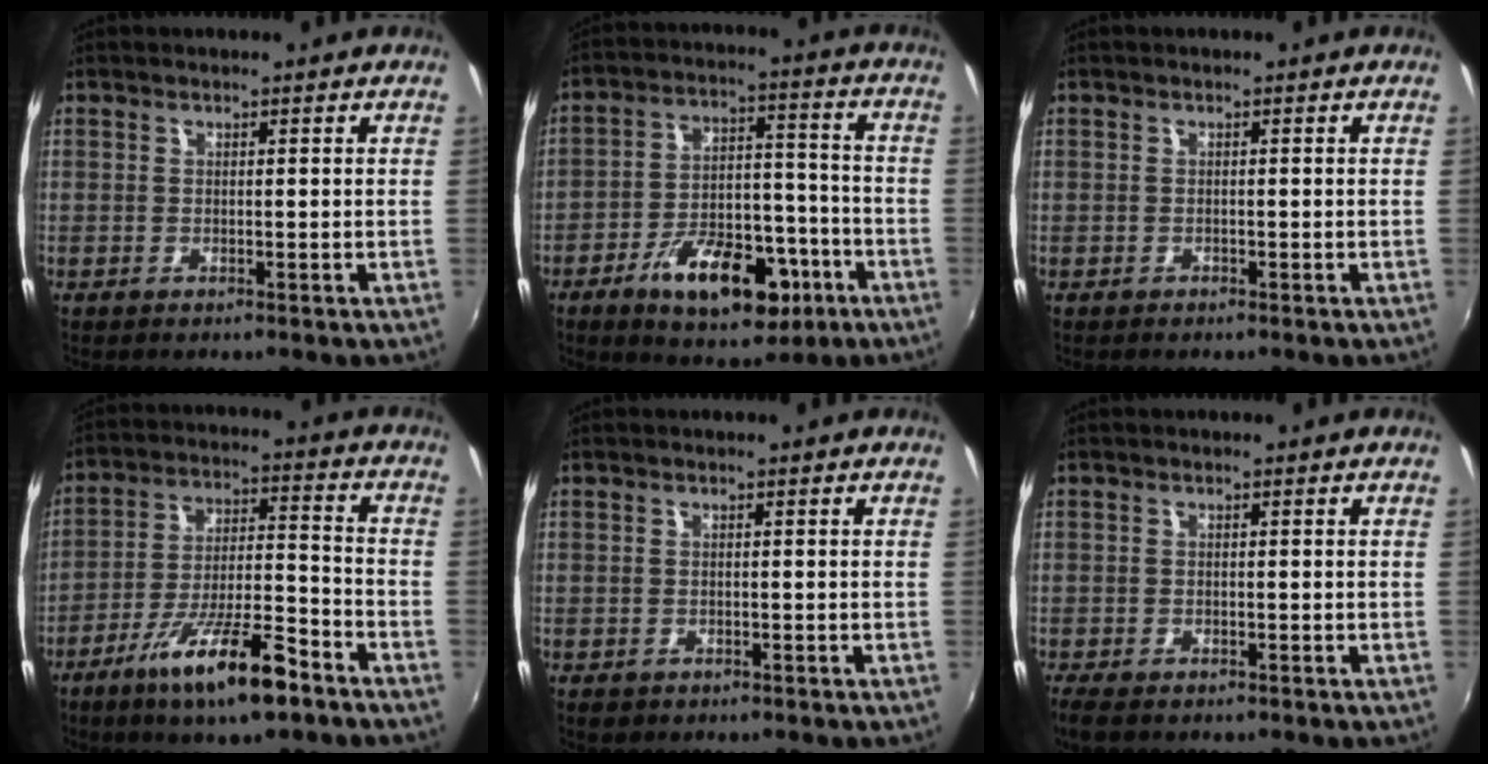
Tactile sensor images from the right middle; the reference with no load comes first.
{"total": 16.5, "force": [-8.8, 8.1, 11.4], "torque": [-0.199, 0.014, -0.128]}
{"total": 0.6, "force": [-0.5, 0.4, -0.1], "torque": [0.001, 0.000, -0.009]}
{"total": 15.4, "force": [-9.9, 2.7, 11.5], "torque": [-0.221, -0.024, -0.174]}
{"total": 1.7, "force": [-0.9, 1.3, 0.7], "torque": [-0.016, -0.005, -0.012]}
{"total": 4.0, "force": [-2.9, 1.6, 2.2], "torque": [-0.052, -0.017, -0.053]}